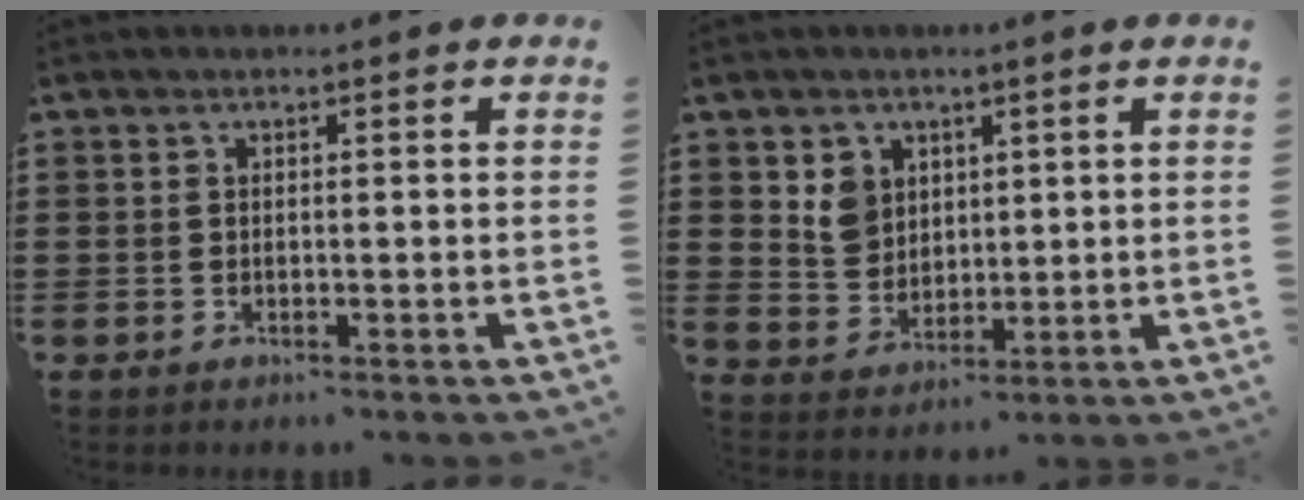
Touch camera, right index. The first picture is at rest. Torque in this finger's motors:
{"motor_torque": [0.11, 0.11, 0.39, 0.04]}